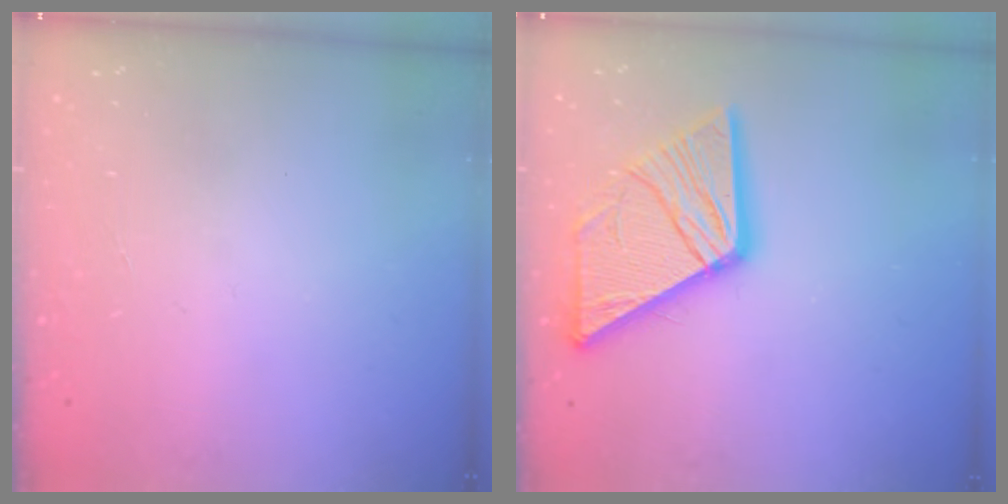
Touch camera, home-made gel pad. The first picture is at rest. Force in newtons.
{"total": 15.7, "press": 15.6, "slide": 1.7}